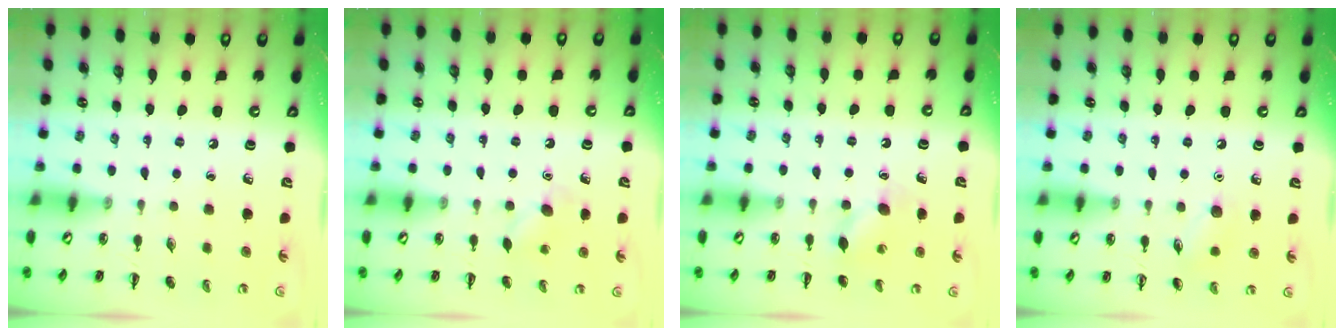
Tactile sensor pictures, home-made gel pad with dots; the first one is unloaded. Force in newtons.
{"total": 6.6, "press": 6.4, "slide": 1.7}
{"total": 4.3, "press": 4.1, "slide": 1.1}
{"total": 7.7, "press": 7.5, "slide": 1.6}